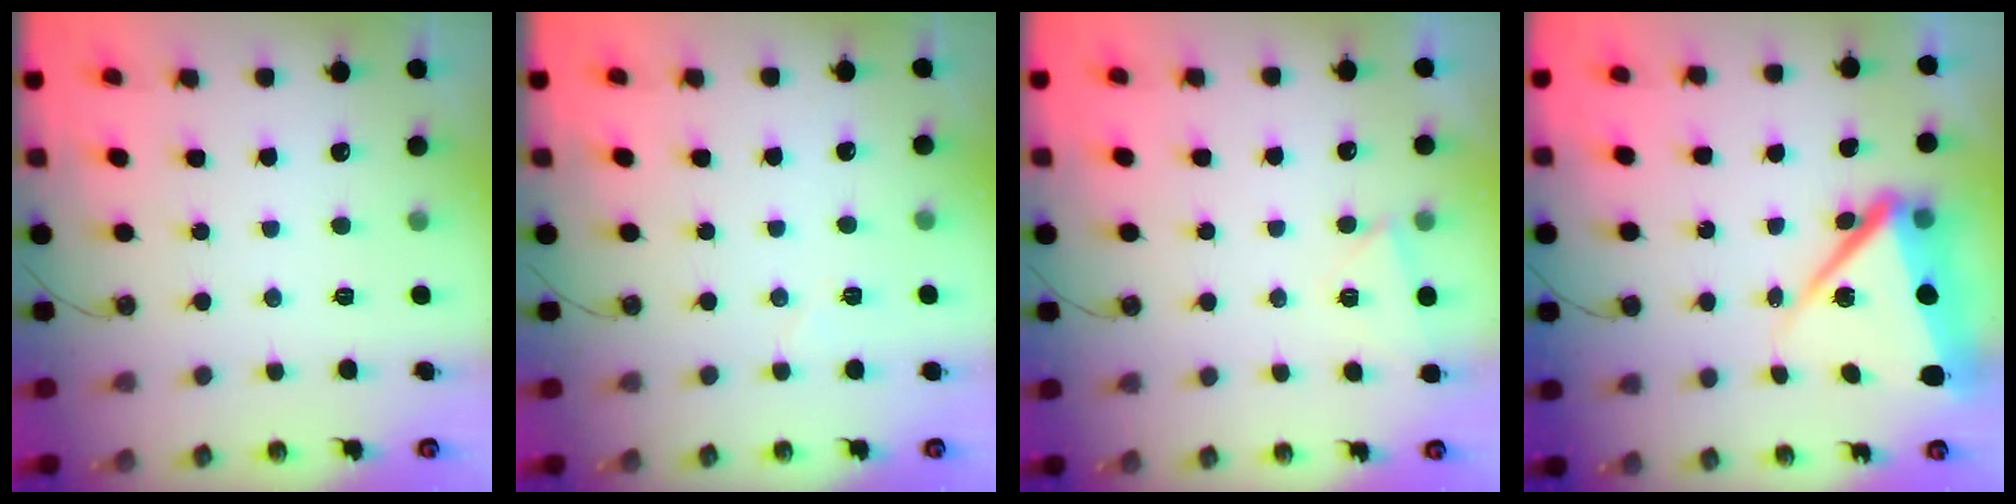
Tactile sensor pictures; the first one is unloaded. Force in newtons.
{"total": 3.8, "press": 3.4, "slide": 1.7}
{"total": 3.9, "press": 2.7, "slide": 2.8}
{"total": 12.0, "press": 11.7, "slide": 2.8}